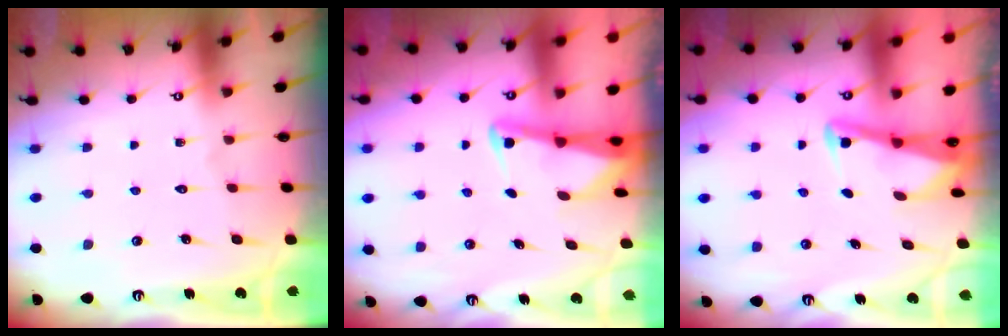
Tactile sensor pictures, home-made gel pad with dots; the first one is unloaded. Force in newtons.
{"total": 2.3, "press": 2.3, "slide": 0.3}
{"total": 3.0, "press": 3.0, "slide": 0.4}